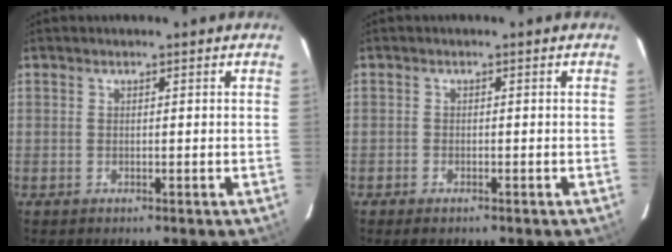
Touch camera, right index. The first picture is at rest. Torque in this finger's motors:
{"motor_torque": [0.21, -0.12, -0.01, -0.01]}